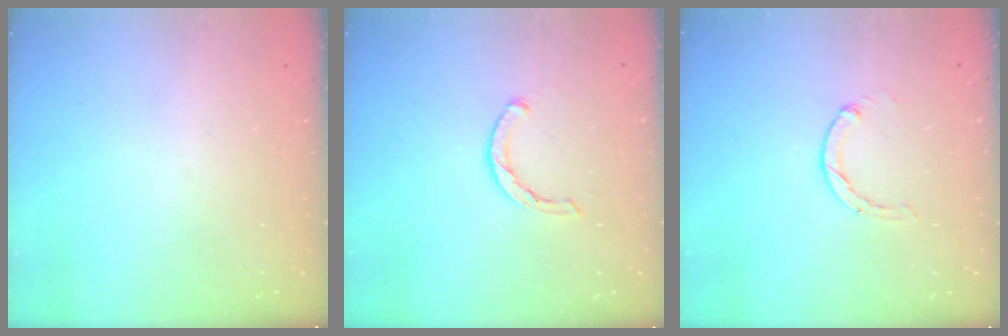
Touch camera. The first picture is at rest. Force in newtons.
{"total": 3.3, "press": 3.3, "slide": 0.3}
{"total": 0.8, "press": 0.8, "slide": 0.2}